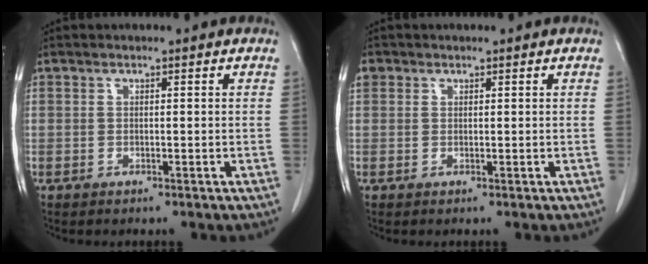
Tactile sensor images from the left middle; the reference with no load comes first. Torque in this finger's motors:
{"motor_torque": [0.21, -0.19, 0.19, 0.03]}